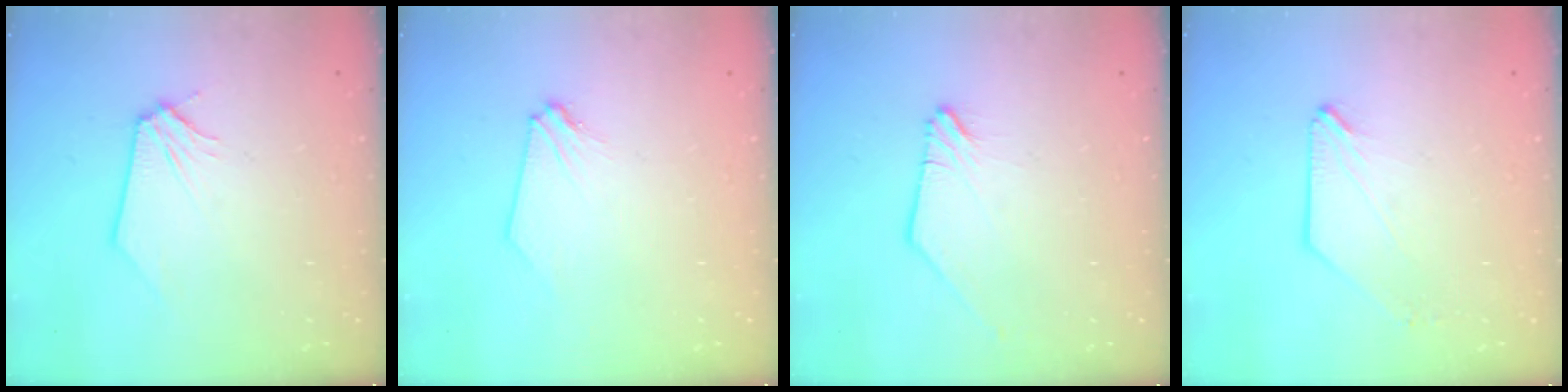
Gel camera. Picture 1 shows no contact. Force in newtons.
{"total": 0.0}
{"total": 0.0}
{"total": 0.0}